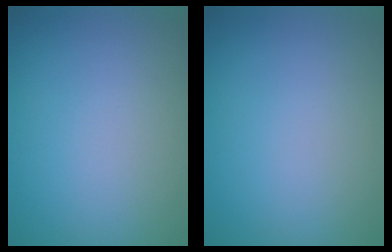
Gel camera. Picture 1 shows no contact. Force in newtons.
{"total": 0.0}